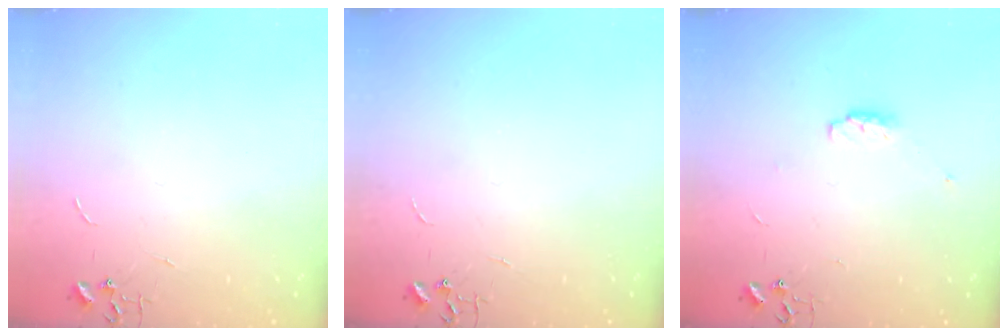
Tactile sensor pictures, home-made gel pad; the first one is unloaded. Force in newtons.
{"total": 0.0}
{"total": 4.0, "press": 4.0, "slide": 0.6}